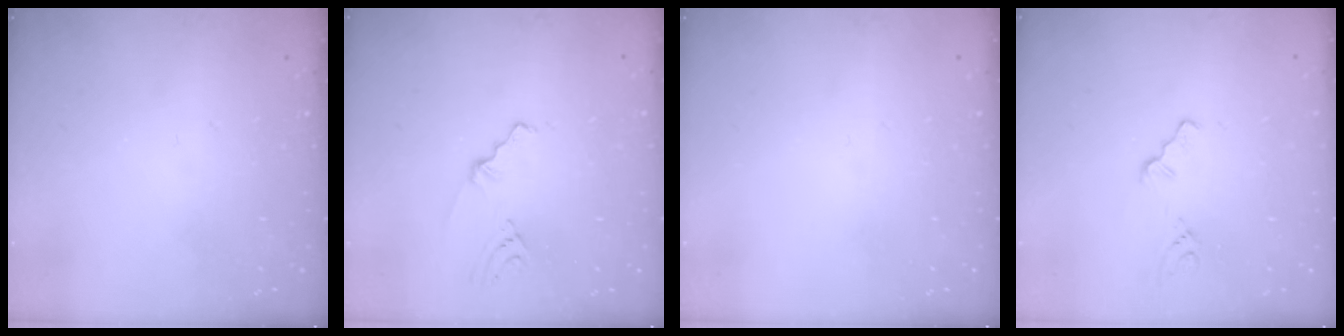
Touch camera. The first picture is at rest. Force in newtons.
{"total": 2.5, "press": 1.9, "slide": 1.5}
{"total": 0.0}
{"total": 1.9, "press": 1.9, "slide": 0.3}